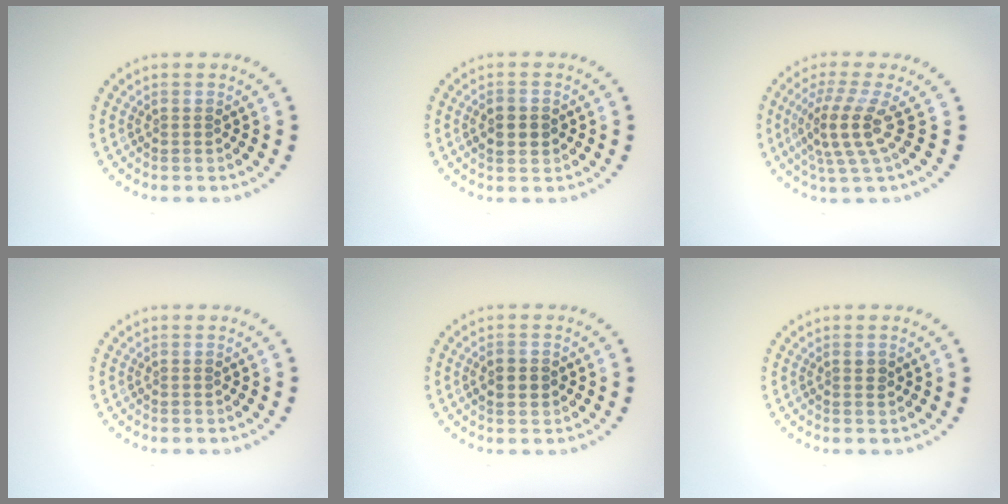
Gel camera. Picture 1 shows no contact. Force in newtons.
{"total": 3.0, "press": 3.0, "slide": 0.0}
{"total": 3.8, "press": 2.7, "slide": 2.7}
{"total": 0.0}
{"total": 2.4, "press": 2.3, "slide": 0.1}
{"total": 0.9, "press": 0.8, "slide": 0.3}